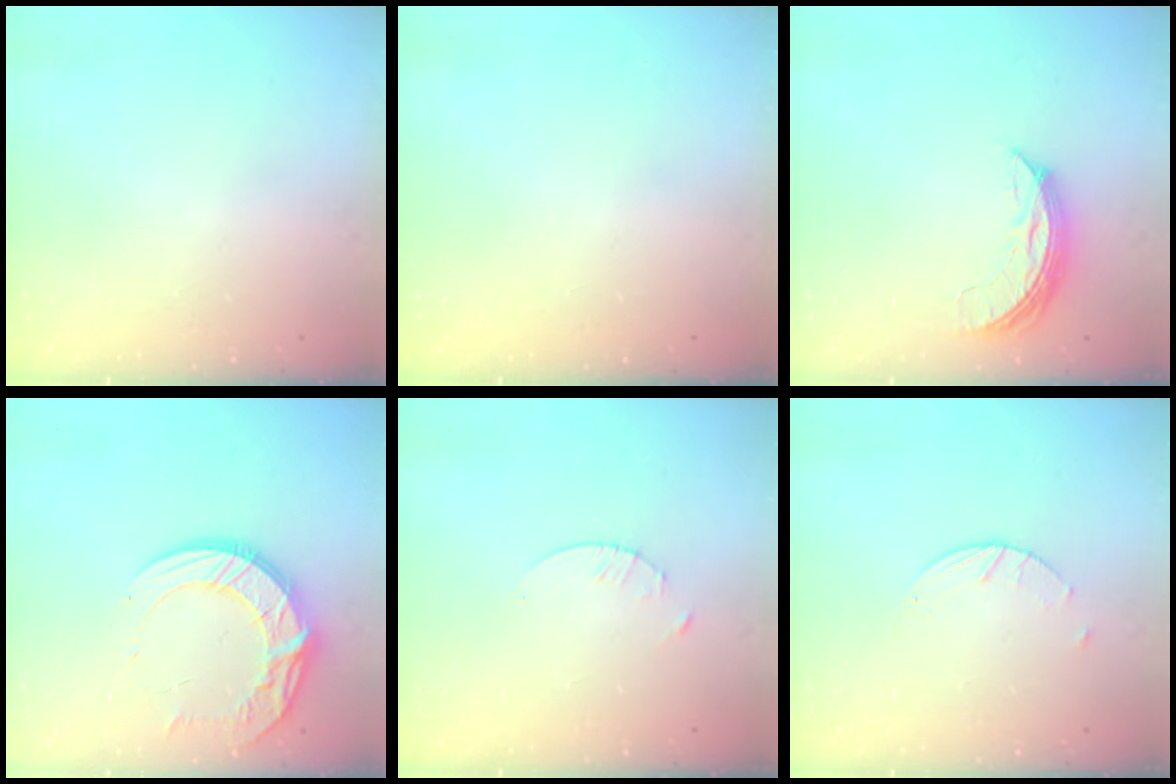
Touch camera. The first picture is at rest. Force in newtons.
{"total": 0.0}
{"total": 8.2, "press": 8.2, "slide": 0.1}
{"total": 13.6, "press": 13.5, "slide": 1.2}
{"total": 1.7, "press": 1.6, "slide": 0.2}
{"total": 2.6, "press": 2.6, "slide": 0.4}